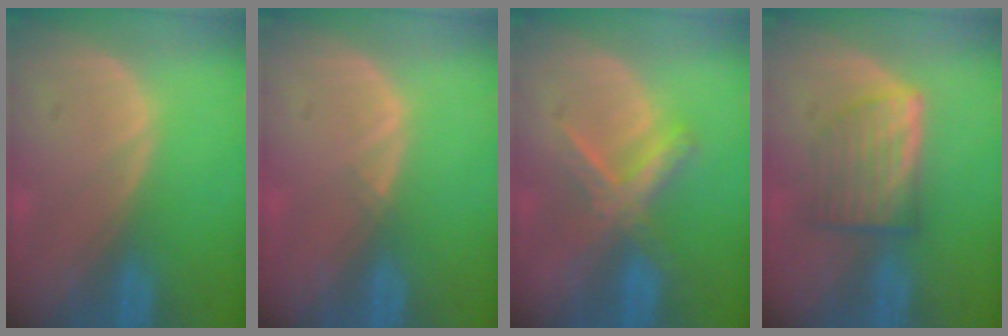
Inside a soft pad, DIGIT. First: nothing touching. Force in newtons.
{"total": 0.7, "press": 0.5, "slide": 0.4}
{"total": 5.5, "press": 5.4, "slide": 0.5}
{"total": 6.0, "press": 5.8, "slide": 1.7}